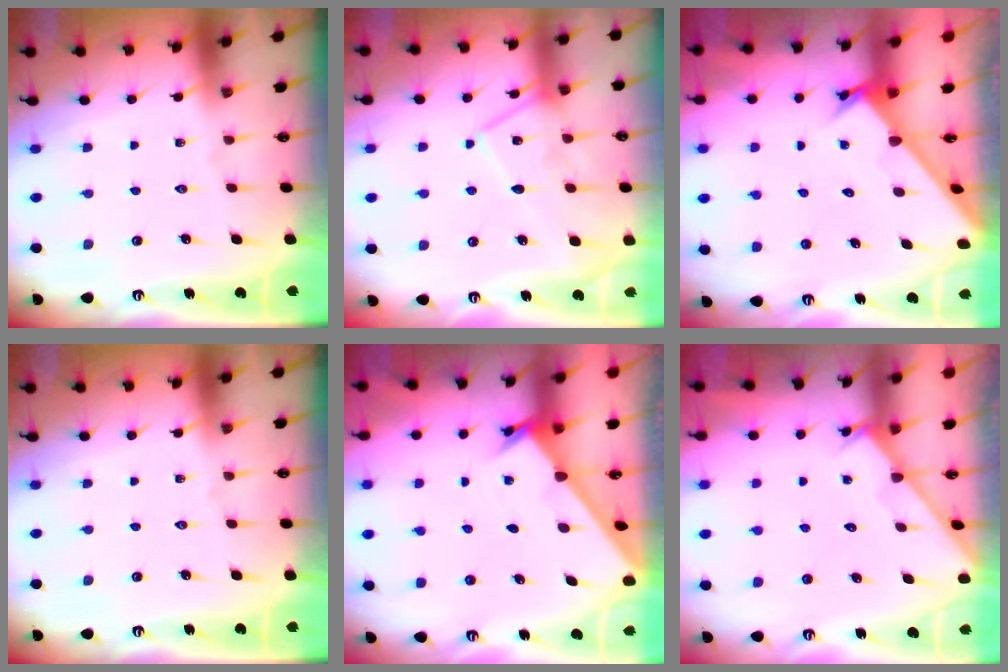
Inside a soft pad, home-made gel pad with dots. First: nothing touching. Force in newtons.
{"total": 13.4, "press": 13.4, "slide": 1.3}
{"total": 2.6, "press": 2.6, "slide": 0.3}
{"total": 0.0}
{"total": 1.4, "press": 1.4, "slide": 0.1}
{"total": 2.2, "press": 2.2, "slide": 0.2}